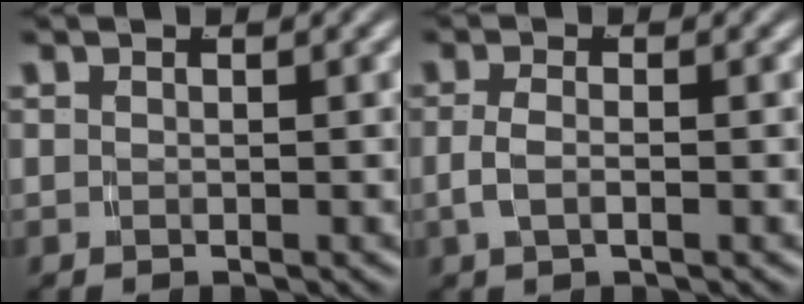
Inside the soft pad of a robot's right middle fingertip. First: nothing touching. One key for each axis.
{"total": 1.9, "fx": -0.6, "fy": 0.7, "fz": 1.6, "tx": -0.039, "ty": -0.004, "tz": -0.012}